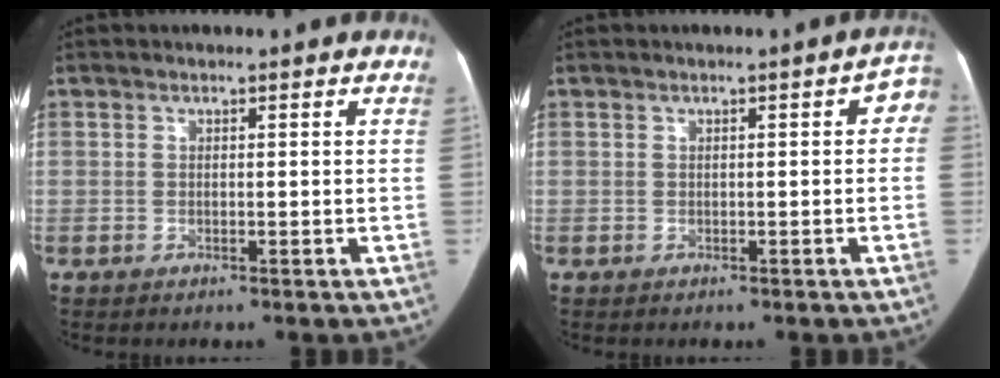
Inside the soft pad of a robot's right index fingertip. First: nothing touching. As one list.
[{"total": 2.7, "force": [0.4, 1.1, 2.4], "torque": [-0.013, 0.014, 0.000]}]